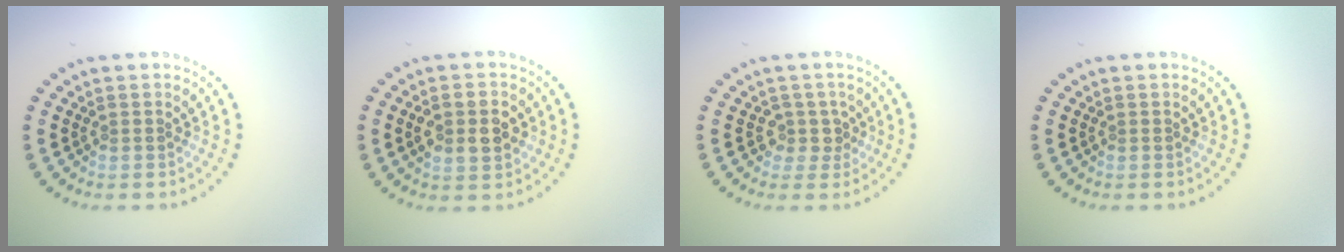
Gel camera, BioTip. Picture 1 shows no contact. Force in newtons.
{"total": 3.7, "press": 3.7, "slide": 0.2}
{"total": 1.9, "press": 1.3, "slide": 1.4}
{"total": 0.0}